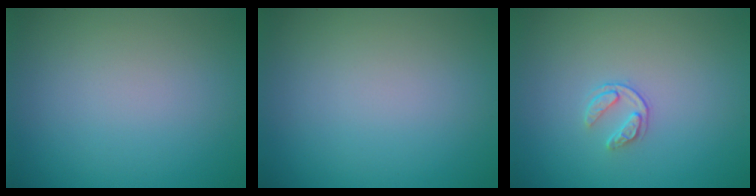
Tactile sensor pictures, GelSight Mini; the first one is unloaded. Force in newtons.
{"total": 0.0}
{"total": 1.6, "press": 1.0, "slide": 1.2}